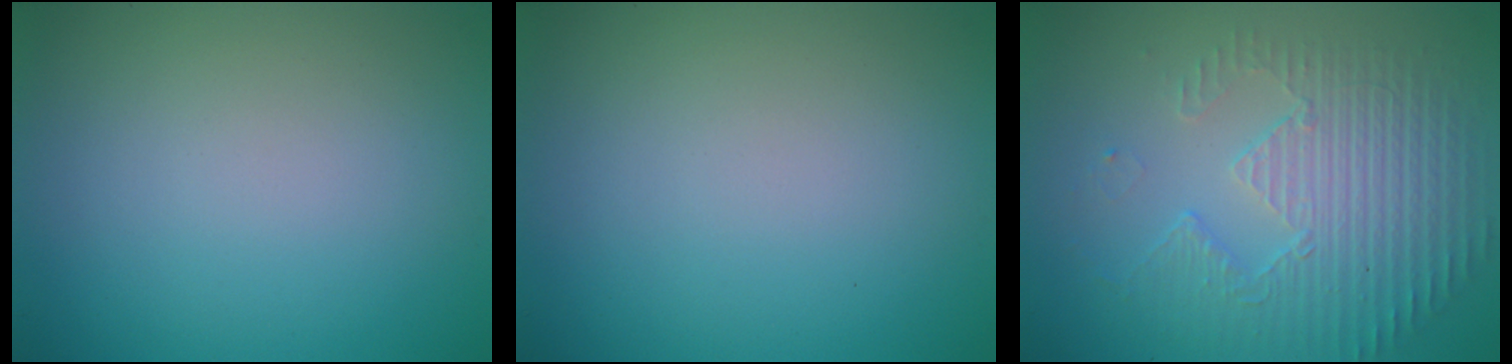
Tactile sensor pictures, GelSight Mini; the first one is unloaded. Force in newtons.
{"total": 0.0}
{"total": 5.5, "press": 3.6, "slide": 4.1}